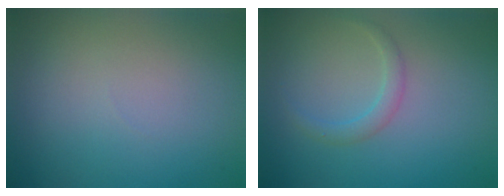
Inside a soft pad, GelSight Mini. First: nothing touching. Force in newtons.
{"total": 1.4, "press": 1.4, "slide": 0.1}